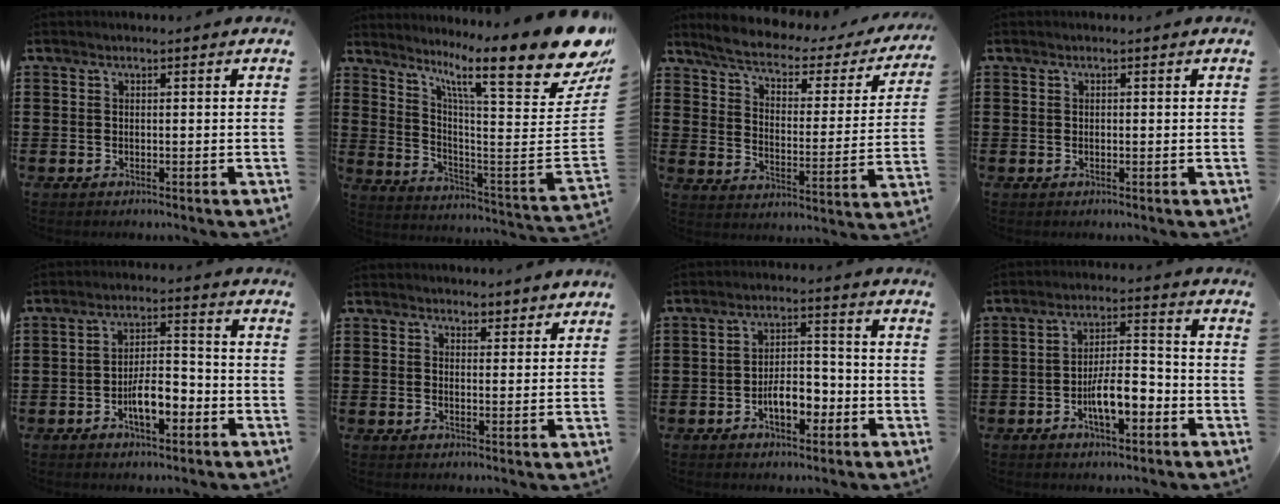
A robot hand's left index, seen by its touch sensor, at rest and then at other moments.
{"total": 15.9, "force": [11.0, 2.2, 11.2], "torque": [-0.193, -0.089, 0.169]}
{"total": 4.2, "force": [3.5, 1.3, 1.9], "torque": [-0.059, -0.026, 0.051]}
{"total": 0.0}
{"total": 6.2, "force": [-2.9, 2.5, 4.9], "torque": [-0.095, 0.008, -0.057]}
{"total": 2.5, "force": [2.4, 0.9, 0.1], "torque": [-0.001, -0.005, 0.043]}
{"total": 6.1, "force": [-2.7, 3.1, 4.6], "torque": [-0.077, 0.008, -0.053]}
{"total": 7.2, "force": [-3.1, 2.7, 5.9], "torque": [-0.117, 0.006, -0.062]}